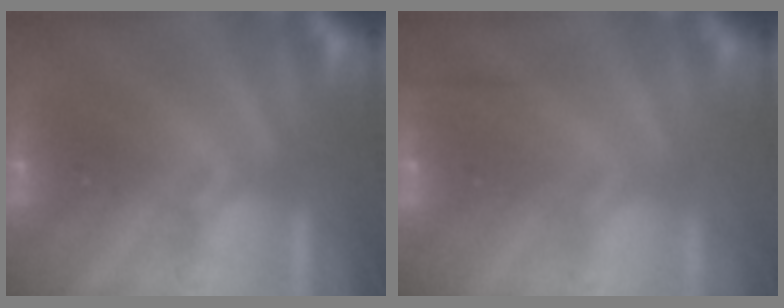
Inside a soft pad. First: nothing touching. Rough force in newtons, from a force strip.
{"total": 2.4}